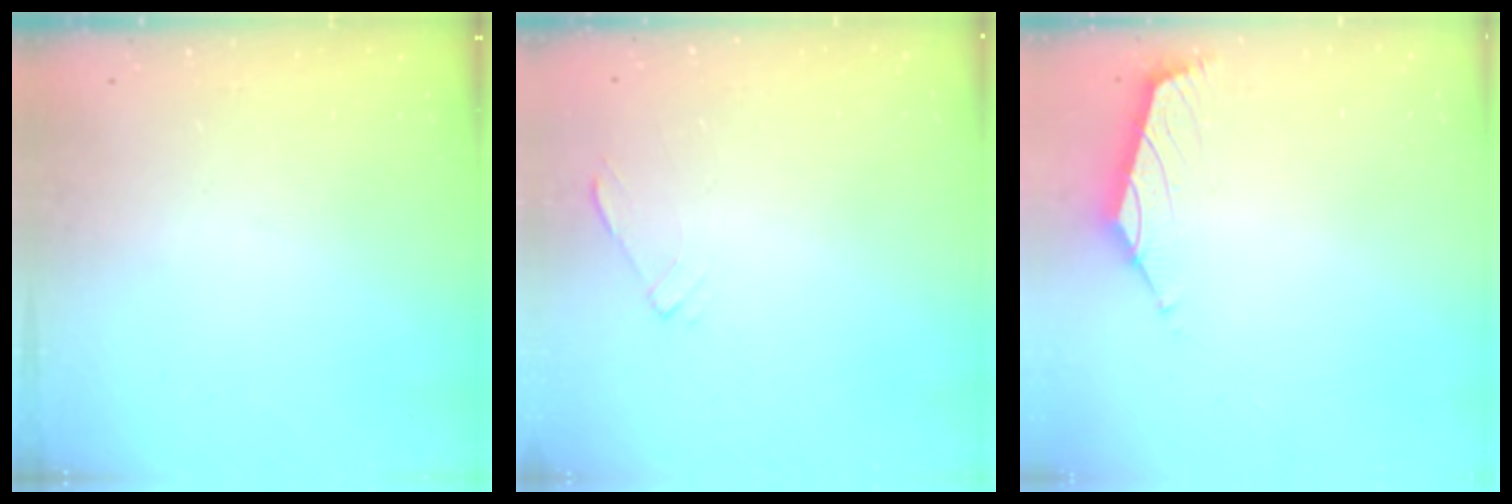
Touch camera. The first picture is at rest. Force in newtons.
{"total": 0.6, "press": 0.5, "slide": 0.2}
{"total": 1.6, "press": 1.4, "slide": 0.7}